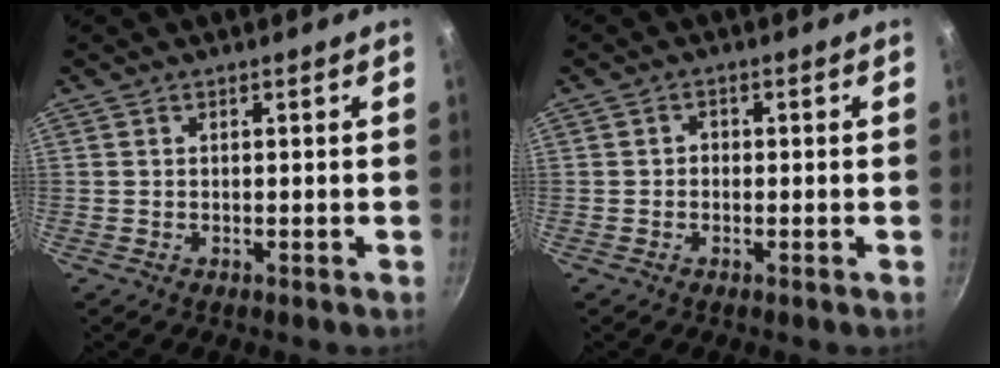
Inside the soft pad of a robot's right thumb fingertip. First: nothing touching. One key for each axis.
{"total": 1.4, "fx": -0.2, "fy": 1.2, "fz": 0.7, "tx": -0.007, "ty": 0.006, "tz": -0.007}